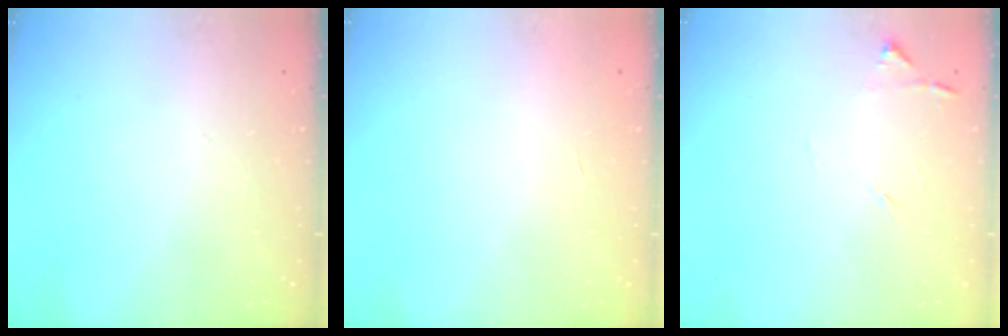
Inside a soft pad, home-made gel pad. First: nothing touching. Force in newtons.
{"total": 1.7, "press": 1.7, "slide": 0.1}
{"total": 6.7, "press": 6.7, "slide": 0.7}